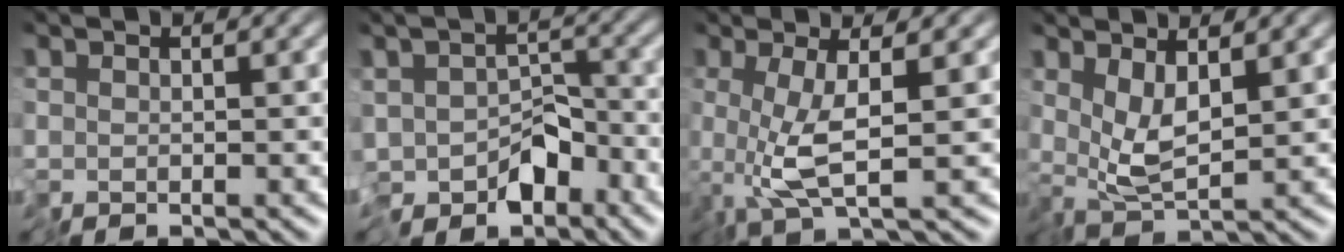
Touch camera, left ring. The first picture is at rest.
{"total": 6.0, "force": [-3.7, 3.1, 3.5], "torque": [-0.051, -0.003, -0.070]}
{"total": 3.9, "force": [-0.4, 0.2, 3.8], "torque": [-0.084, -0.005, -0.008]}
{"total": 2.9, "force": [0.8, 0.5, 2.7], "torque": [-0.061, -0.005, 0.019]}